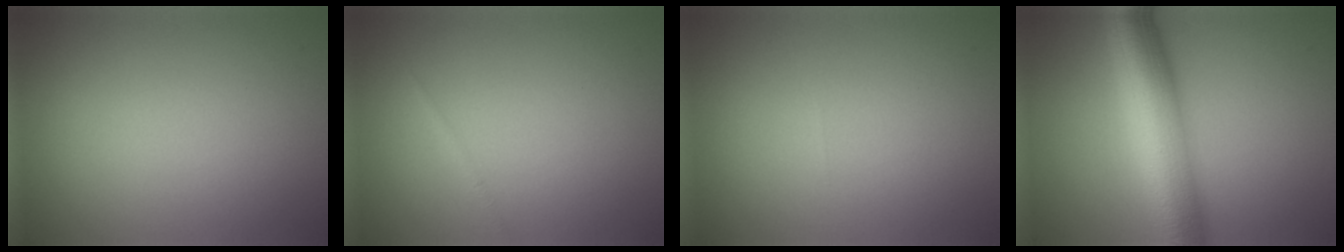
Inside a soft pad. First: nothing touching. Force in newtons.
{"total": 0.6, "press": 0.6, "slide": 0.1}
{"total": 0.0}
{"total": 10.3, "press": 10.3, "slide": 0.1}